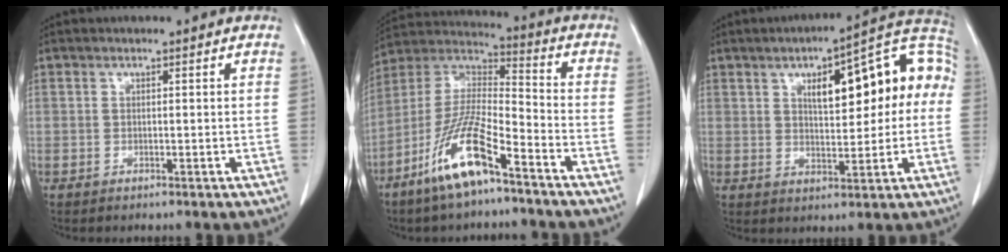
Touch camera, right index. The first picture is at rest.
{"total": 14.0, "force": [-8.4, 2.2, 10.9], "torque": [-0.227, -0.015, -0.161]}
{"total": 14.6, "force": [2.5, 3.6, 13.9], "torque": [-0.184, 0.046, 0.033]}